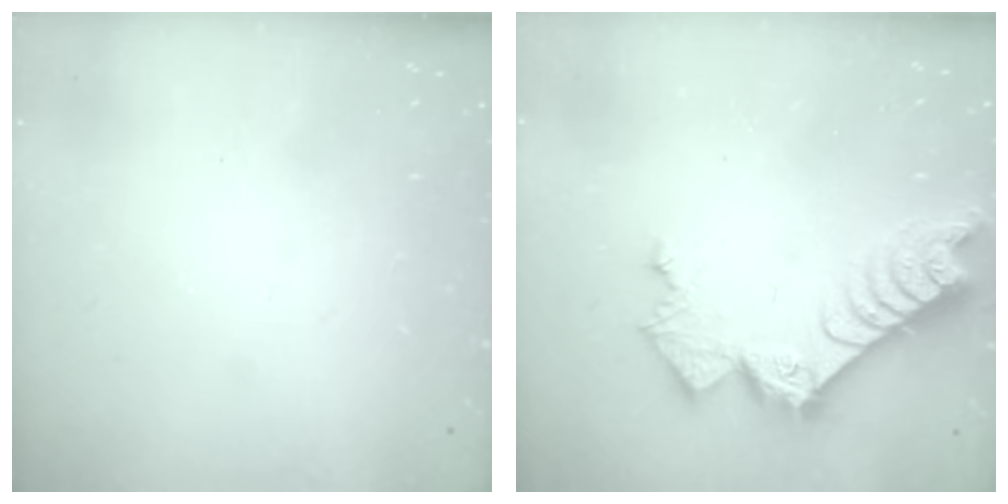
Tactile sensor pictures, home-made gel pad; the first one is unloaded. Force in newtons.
{"total": 10.7, "press": 10.6, "slide": 1.1}